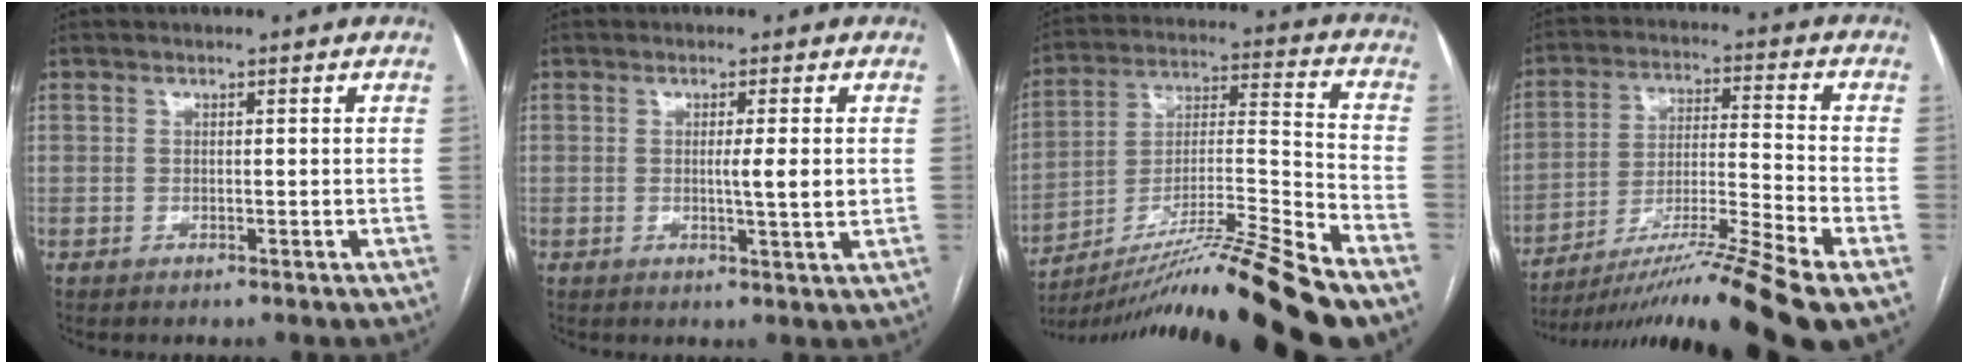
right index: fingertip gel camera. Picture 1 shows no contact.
{"total": 4.5, "force": [-0.1, -0.4, 4.5], "torque": [-0.070, -0.007, -0.002]}
{"total": 20.1, "force": [-16.0, -2.4, 11.9], "torque": [-0.200, -0.007, -0.278]}
{"total": 17.9, "force": [-13.4, -2.1, 11.6], "torque": [-0.189, -0.015, -0.233]}